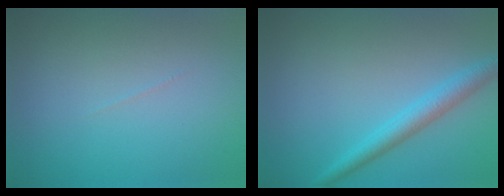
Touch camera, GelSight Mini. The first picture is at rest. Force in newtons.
{"total": 2.9, "press": 2.9, "slide": 0.1}